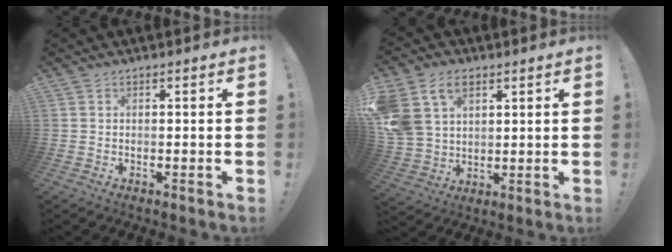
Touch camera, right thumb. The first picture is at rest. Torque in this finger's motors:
{"motor_torque": [2.49, 2.52, 1.61, 0.36, 0.17]}